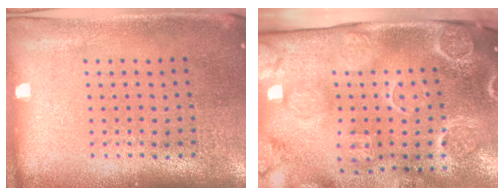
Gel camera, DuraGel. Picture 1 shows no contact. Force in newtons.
{"total": 4.4, "press": 3.5, "slide": 2.8}